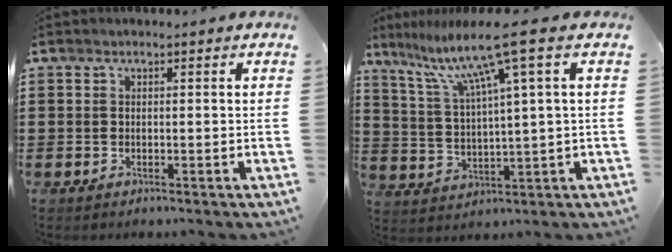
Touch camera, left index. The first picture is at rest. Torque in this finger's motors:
{"motor_torque": [2.14, 0.00, 0.50, 0.21]}